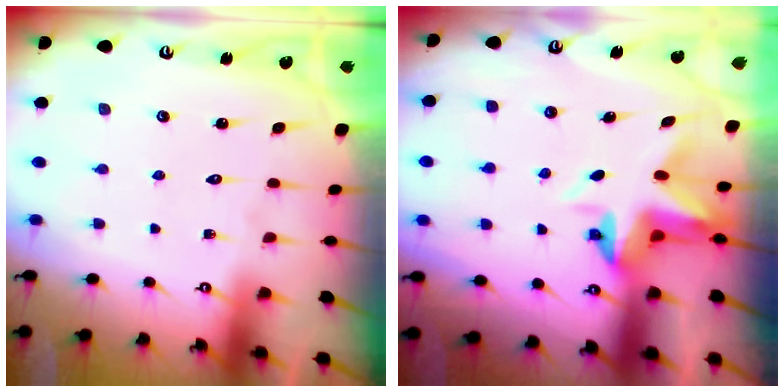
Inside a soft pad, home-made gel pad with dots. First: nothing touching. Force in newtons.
{"total": 4.5, "press": 4.5, "slide": 0.4}